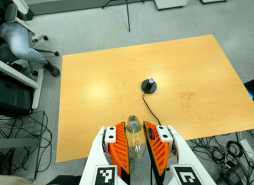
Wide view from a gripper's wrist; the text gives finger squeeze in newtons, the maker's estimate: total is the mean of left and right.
{"total": 18.6, "left": 19.6, "right": 17.7}